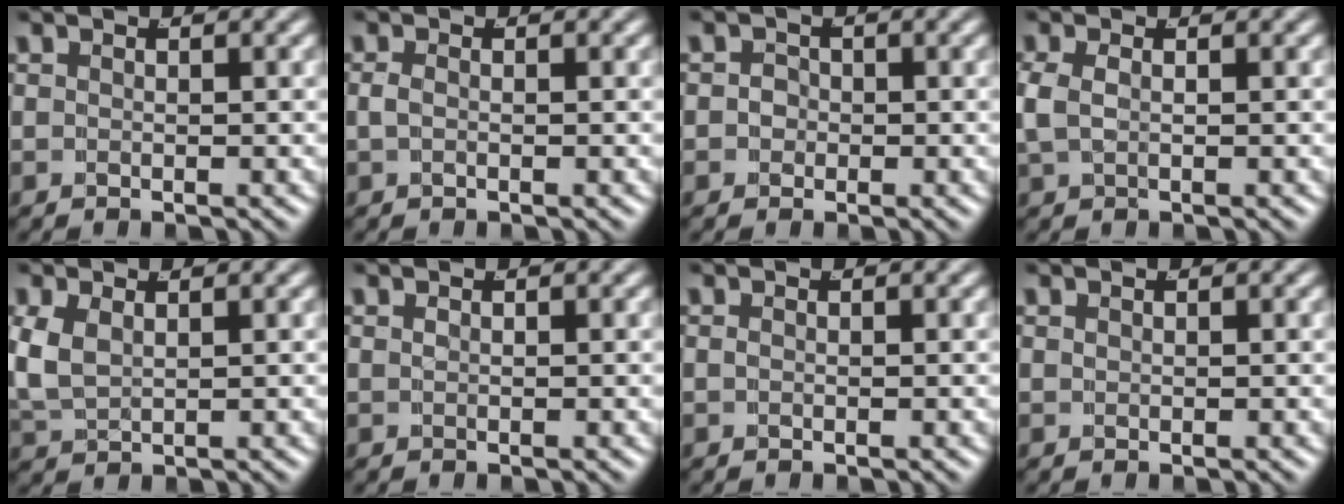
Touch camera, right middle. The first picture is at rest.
{"total": 0.6, "force": [-0.1, 0.0, 0.6], "torque": [-0.010, -0.003, 0.001]}
{"total": 1.4, "force": [-0.5, 1.3, 0.1], "torque": [0.005, -0.004, -0.010]}
{"total": 2.2, "force": [0.3, 1.4, 1.8], "torque": [-0.046, -0.002, 0.012]}
{"total": 3.7, "force": [0.5, 3.0, 2.0], "torque": [-0.063, -0.011, 0.021]}
{"total": 0.0}
{"total": 0.0}
{"total": 0.0}